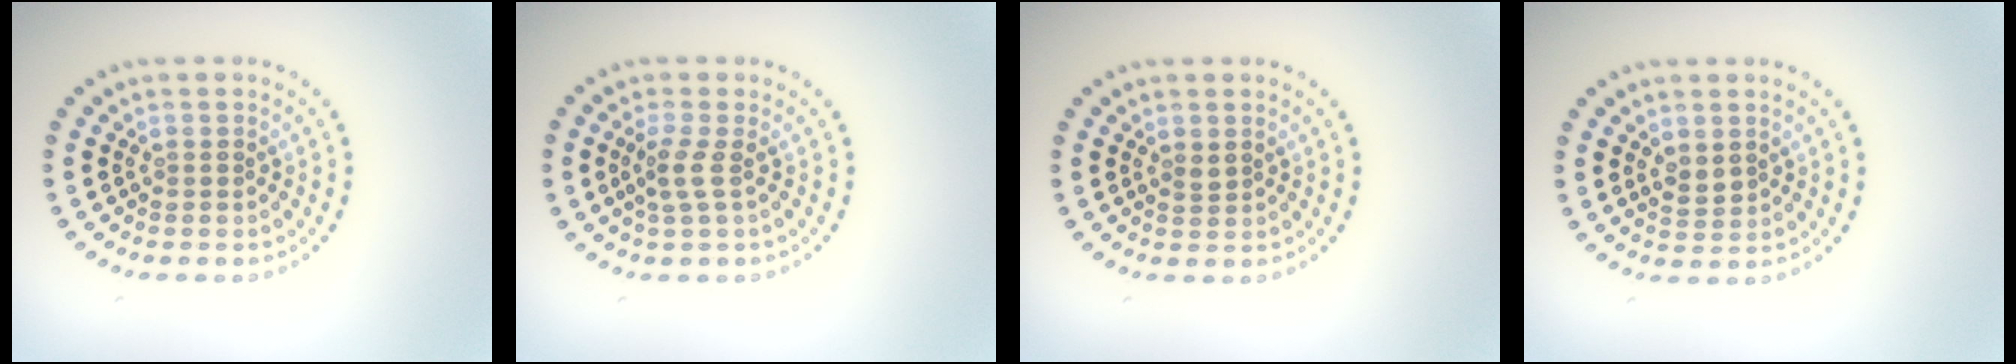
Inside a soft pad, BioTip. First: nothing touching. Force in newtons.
{"total": 1.8, "press": 1.4, "slide": 1.2}
{"total": 0.7, "press": 0.6, "slide": 0.3}
{"total": 1.5, "press": 1.4, "slide": 0.3}